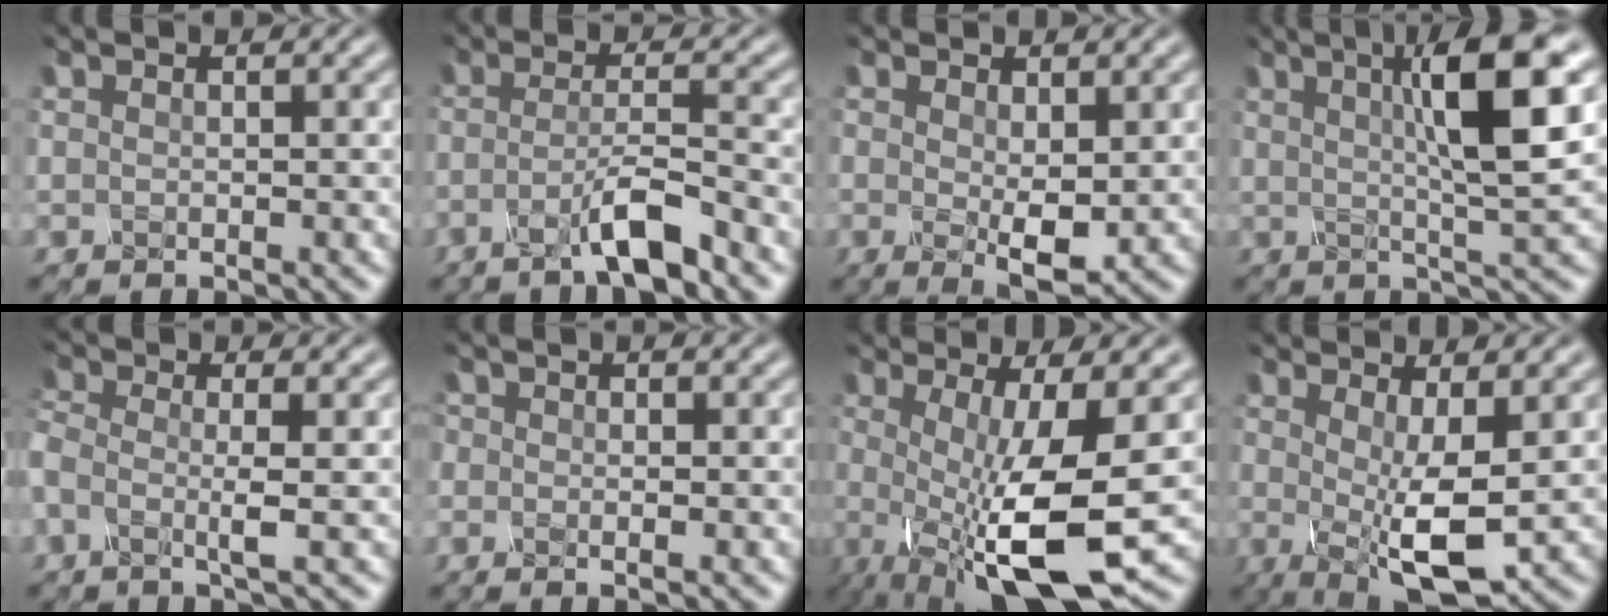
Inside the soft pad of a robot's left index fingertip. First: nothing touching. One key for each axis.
{"total": 4.1, "fx": -2.7, "fy": 0.4, "fz": 3.0, "tx": -0.047, "ty": 0.004, "tz": -0.059}
{"total": 3.5, "fx": 0.1, "fy": 1.4, "fz": 3.2, "tx": -0.066, "ty": -0.012, "tz": 0.008}
{"total": 8.5, "fx": 2.1, "fy": 1.6, "fz": 8.0, "tx": -0.110, "ty": 0.002, "tz": 0.030}
{"total": 3.1, "fx": -1.3, "fy": 0.7, "fz": 2.7, "tx": -0.054, "ty": -0.002, "tz": -0.034}
{"total": 1.4, "fx": -0.2, "fy": 0.9, "fz": 1.0, "tx": -0.014, "ty": -0.002, "tz": -0.005}
{"total": 12.3, "fx": -2.9, "fy": 3.4, "fz": 11.5, "tx": -0.189, "ty": -0.022, "tz": -0.046}
{"total": 6.4, "fx": -0.6, "fy": 1.8, "fz": 6.1, "tx": -0.105, "ty": -0.011, "tz": -0.010}